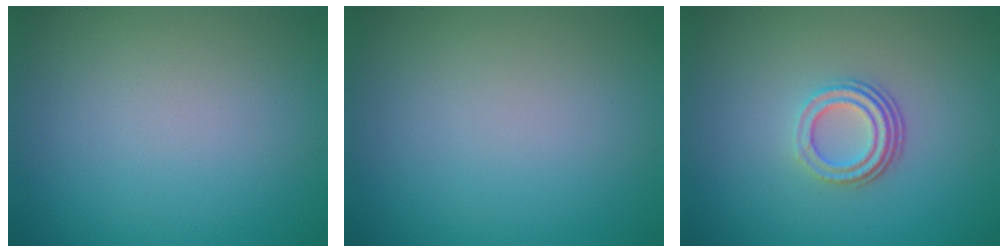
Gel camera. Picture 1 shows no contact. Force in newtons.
{"total": 0.0}
{"total": 3.0, "press": 2.1, "slide": 2.1}